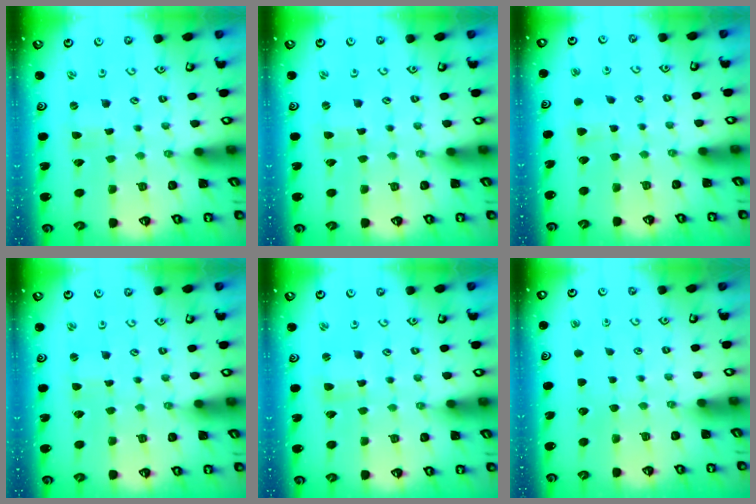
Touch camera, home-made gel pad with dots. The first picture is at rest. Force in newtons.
{"total": 0.0}
{"total": 3.7, "press": 3.6, "slide": 0.4}
{"total": 0.7, "press": 0.7, "slide": 0.2}
{"total": 2.2, "press": 2.2, "slide": 0.3}
{"total": 0.0}